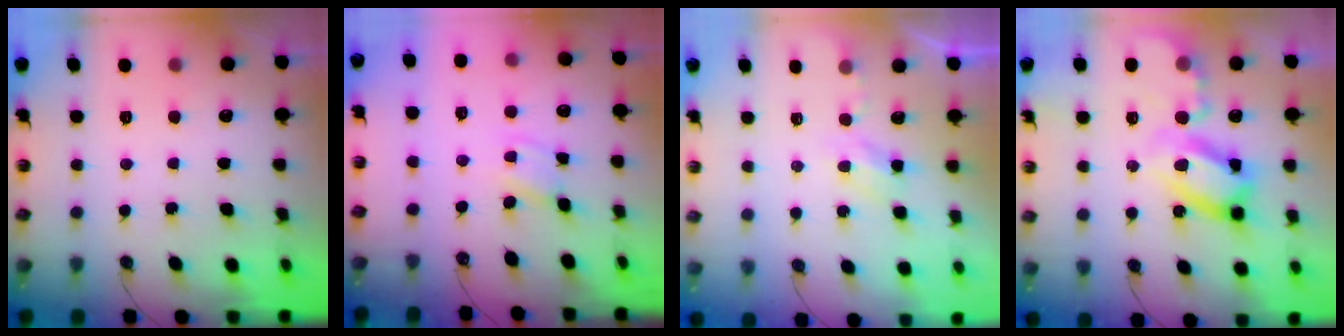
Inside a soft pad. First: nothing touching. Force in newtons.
{"total": 1.5, "press": 1.5, "slide": 0.0}
{"total": 3.8, "press": 3.7, "slide": 0.6}
{"total": 19.7, "press": 19.6, "slide": 2.0}